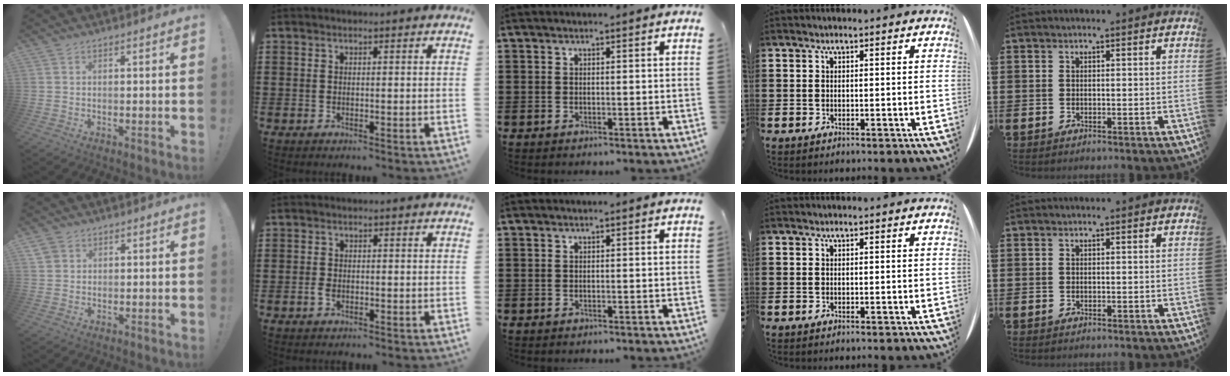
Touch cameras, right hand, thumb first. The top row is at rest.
{"thumb": {"total": 2.6, "force": [1.7, 1.9, 0.5], "torque": [-0.007, -0.006, 0.031]}, "index": {"total": 1.5, "force": [-0.8, 0.8, 1.0], "torque": [-0.029, -0.005, -0.016]}}